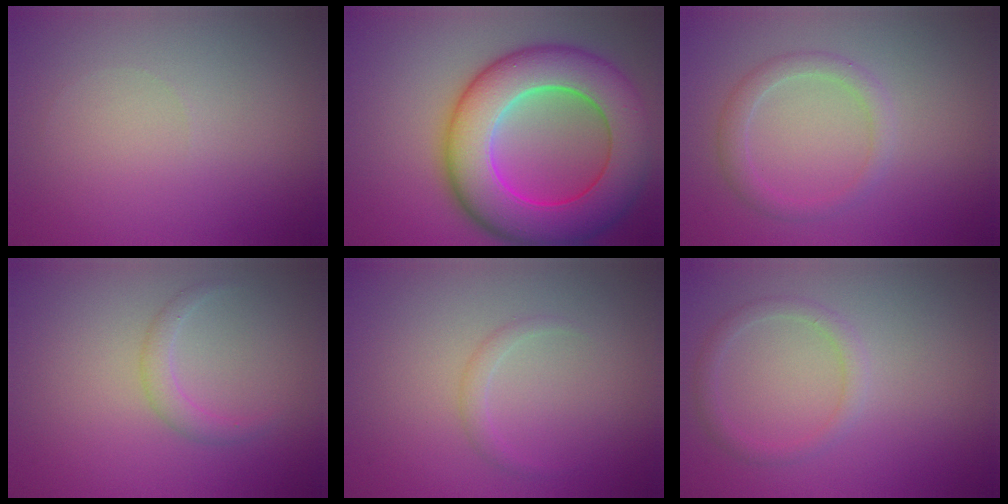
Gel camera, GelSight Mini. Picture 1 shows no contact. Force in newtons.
{"total": 12.1, "press": 12.1, "slide": 0.3}
{"total": 2.1, "press": 2.1, "slide": 0.2}
{"total": 1.5, "press": 1.5, "slide": 0.1}
{"total": 1.0, "press": 1.0, "slide": 0.0}
{"total": 1.6, "press": 1.6, "slide": 0.1}